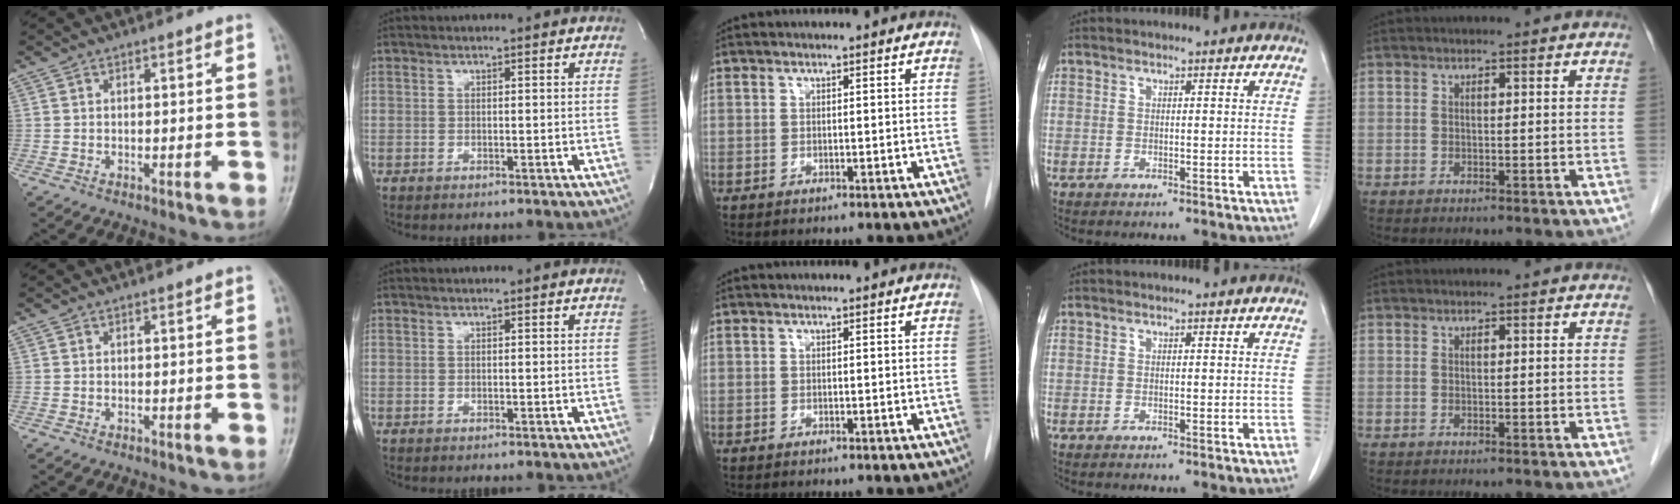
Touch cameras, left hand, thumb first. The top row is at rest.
{}